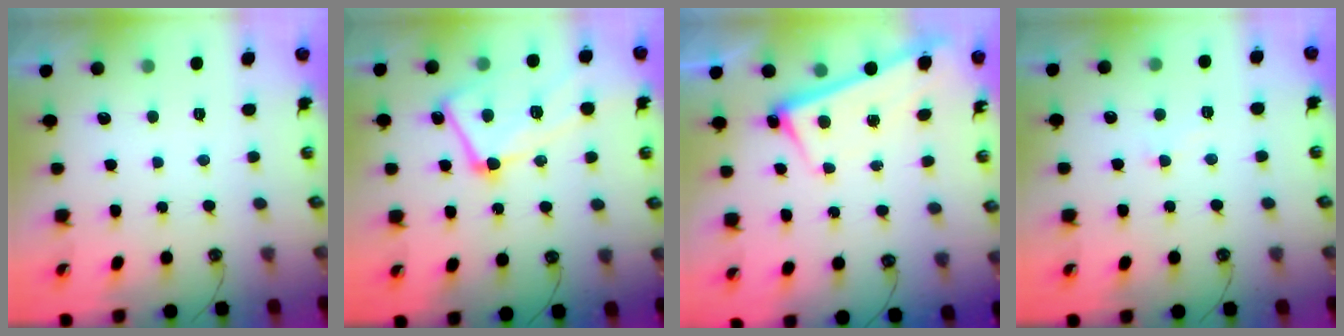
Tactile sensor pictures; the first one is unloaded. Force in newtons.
{"total": 12.4, "press": 12.3, "slide": 1.7}
{"total": 2.6, "press": 2.5, "slide": 0.7}
{"total": 2.4, "press": 2.3, "slide": 0.7}